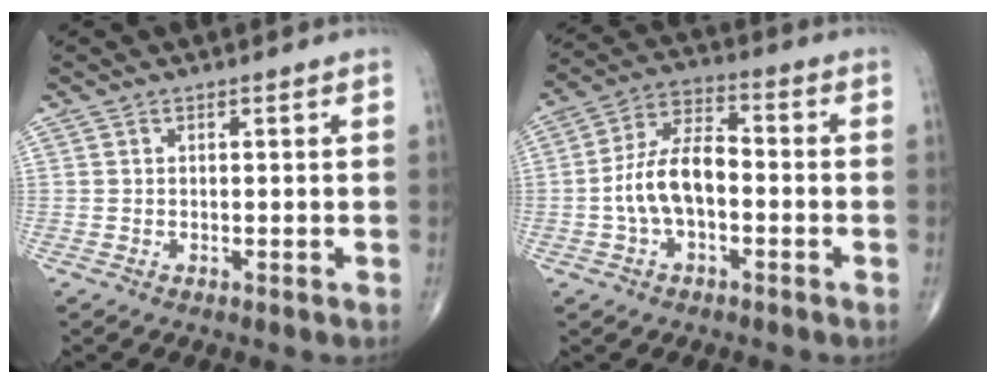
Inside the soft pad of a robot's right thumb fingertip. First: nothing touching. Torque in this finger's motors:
{"motor_torque": [1.52, 1.49, 1.25, -0.25, 0.12]}